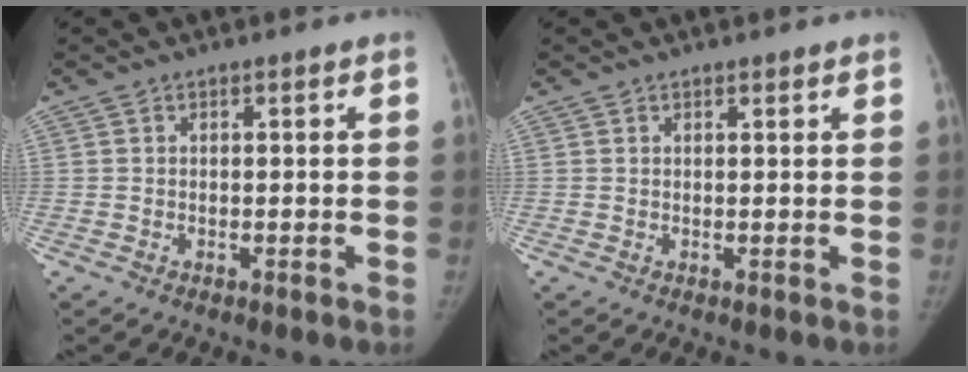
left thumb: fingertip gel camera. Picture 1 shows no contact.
{"total": 0.7, "force": [0.7, 0.2, 0.0], "torque": [0.002, -0.004, 0.010]}